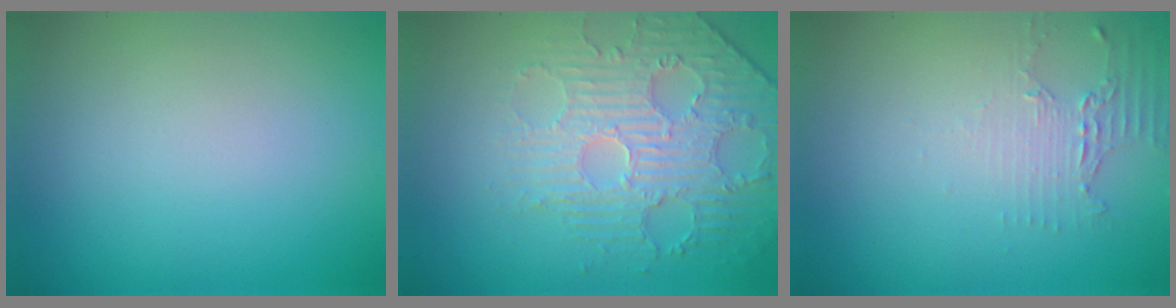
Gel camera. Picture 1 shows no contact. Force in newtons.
{"total": 4.7, "press": 4.0, "slide": 2.6}
{"total": 2.0, "press": 1.4, "slide": 1.4}